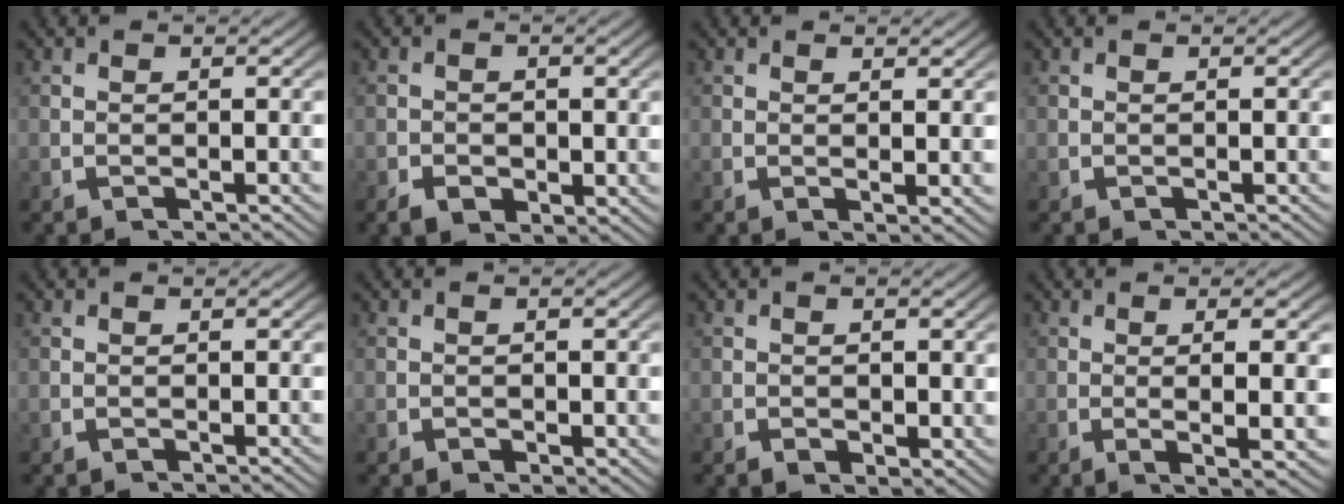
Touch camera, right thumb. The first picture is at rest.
{"total": 2.4, "force": [-0.6, 1.9, 1.4], "torque": [-0.017, -0.010, -0.010]}
{"total": 1.2, "force": [0.7, 0.1, 1.0], "torque": [-0.016, -0.006, 0.014]}
{"total": 0.0}
{"total": 0.0}
{"total": 1.0, "force": [0.0, 0.8, 0.6], "torque": [-0.006, -0.004, -0.001]}
{"total": 1.6, "force": [0.0, 1.2, 1.1], "torque": [-0.014, -0.009, 0.003]}
{"total": 5.6, "force": [-0.7, 1.3, 5.4], "torque": [-0.084, -0.008, -0.005]}